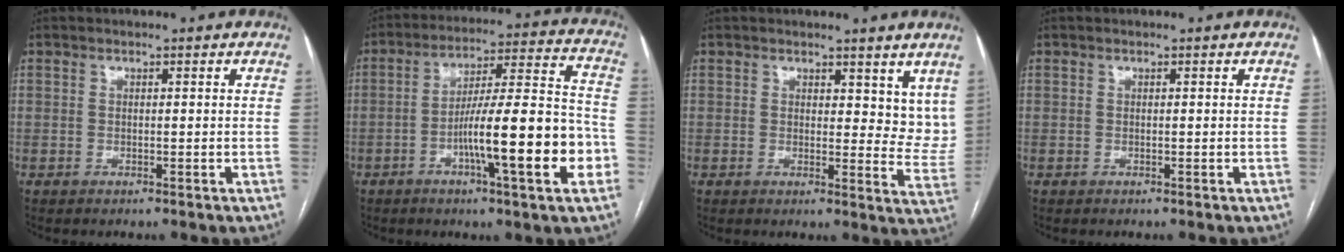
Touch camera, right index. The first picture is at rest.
{"total": 17.4, "force": [-5.5, 1.3, 16.4], "torque": [-0.249, 0.010, -0.083]}
{"total": 7.5, "force": [5.8, 3.7, 2.9], "torque": [-0.012, -0.023, 0.060]}
{"total": 0.0}